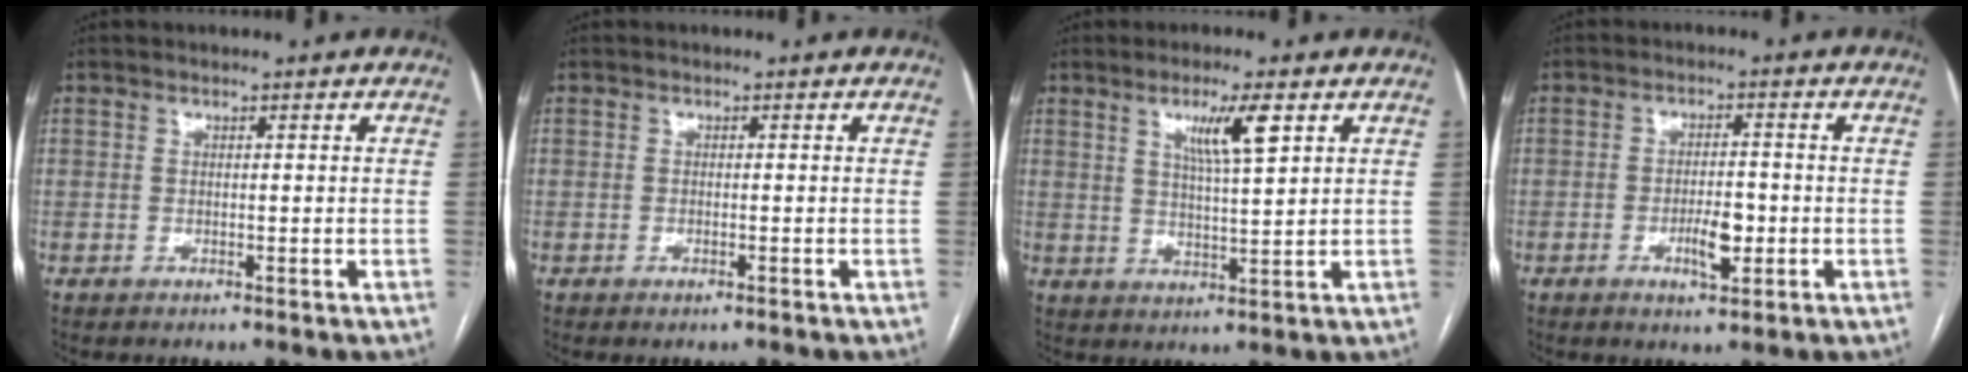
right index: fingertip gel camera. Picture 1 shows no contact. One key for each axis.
{"total": 0.8, "fx": -0.5, "fy": 0.1, "fz": 0.5, "tx": -0.010, "ty": -0.002, "tz": -0.006}
{"total": 6.4, "fx": 3.1, "fy": 0.2, "fz": 5.6, "tx": -0.098, "ty": -0.002, "tz": 0.054}
{"total": 4.8, "fx": -1.4, "fy": 1.6, "fz": 4.3, "tx": -0.072, "ty": 0.001, "tz": -0.018}